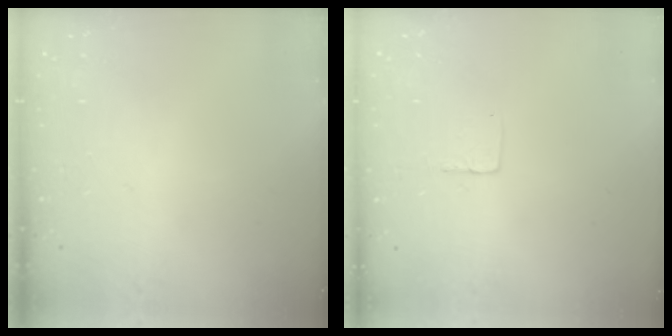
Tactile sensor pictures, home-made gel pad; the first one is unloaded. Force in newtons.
{"total": 2.7, "press": 2.7, "slide": 0.1}